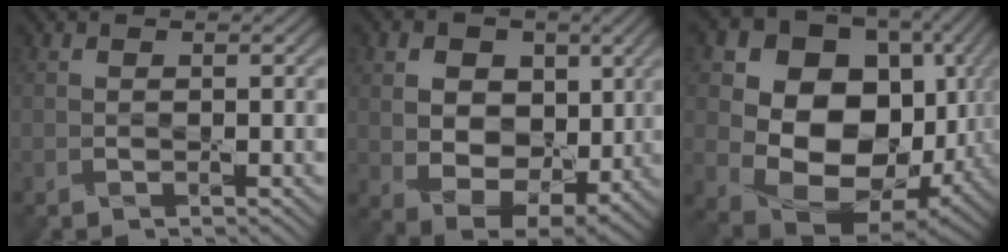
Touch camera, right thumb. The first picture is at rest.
{"total": 9.6, "force": [2.1, 7.2, 6.0], "torque": [-0.141, -0.001, 0.035]}
{"total": 18.1, "force": [1.4, 14.2, 11.1], "torque": [-0.209, -0.034, 0.057]}